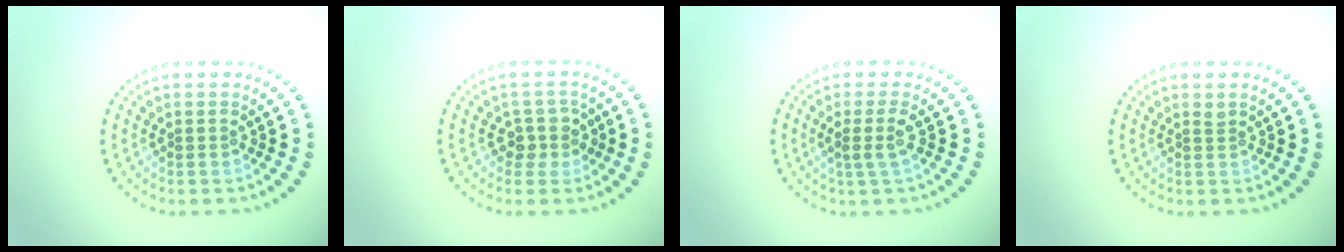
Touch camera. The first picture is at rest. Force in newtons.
{"total": 2.1, "press": 1.8, "slide": 1.1}
{"total": 1.9, "press": 1.4, "slide": 1.3}
{"total": 0.5, "press": 0.4, "slide": 0.4}